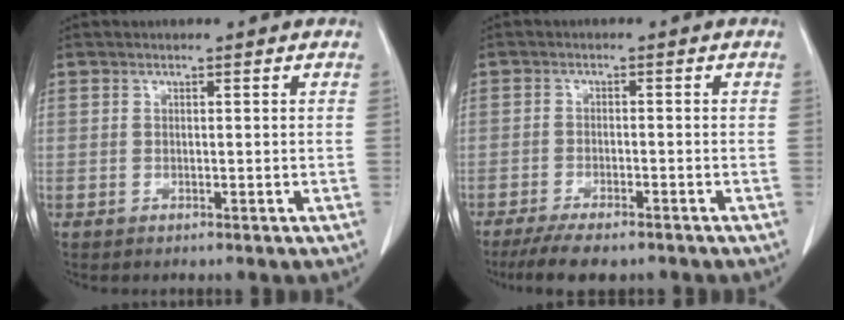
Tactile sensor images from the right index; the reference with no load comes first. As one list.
[{"total": 7.8, "force": [-6.2, 1.9, 4.3], "torque": [-0.064, -0.013, -0.097]}]